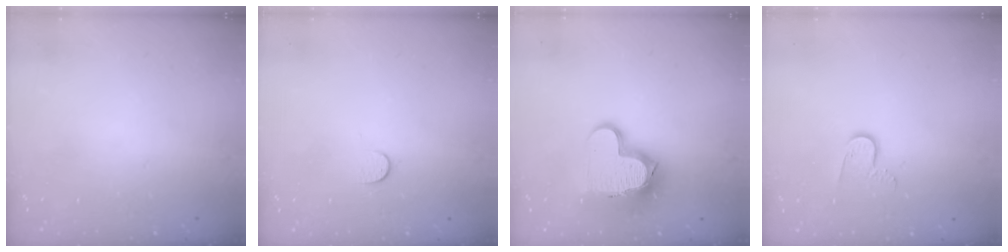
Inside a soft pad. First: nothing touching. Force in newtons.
{"total": 5.0, "press": 5.0, "slide": 0.5}
{"total": 14.0, "press": 14.0, "slide": 1.0}
{"total": 6.1, "press": 6.1, "slide": 0.6}